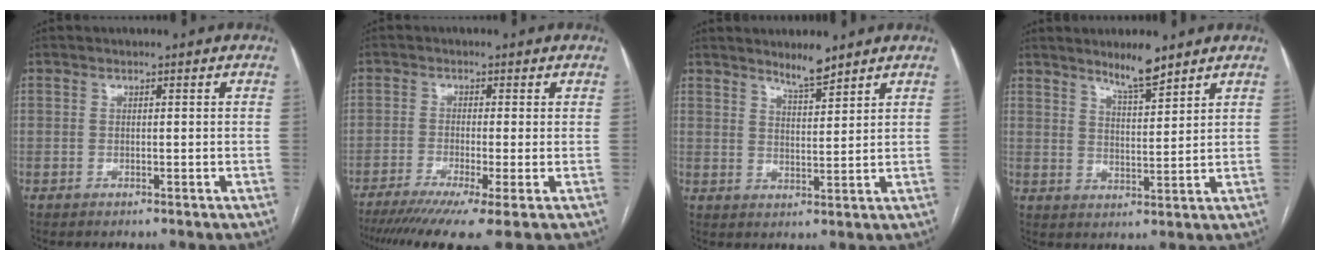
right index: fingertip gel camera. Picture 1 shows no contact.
{"total": 10.5, "force": [-7.3, -0.2, 7.6], "torque": [-0.113, -0.020, -0.116]}
{"total": 4.2, "force": [3.7, 0.3, 1.9], "torque": [-0.038, -0.008, 0.066]}
{"total": 5.7, "force": [4.7, 0.5, 3.1], "torque": [-0.056, -0.007, 0.083]}